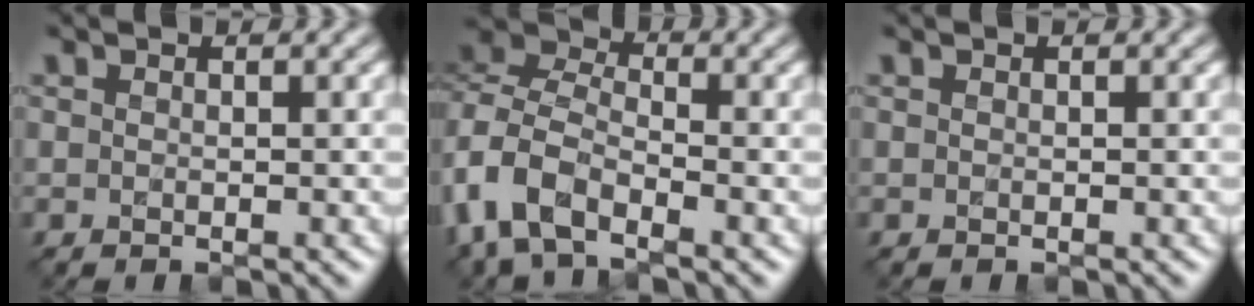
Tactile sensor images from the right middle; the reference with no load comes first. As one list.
[{"total": 7.8, "force": [-4.1, 4.2, 5.1], "torque": [-0.113, 0.000, -0.093]}, {"total": 0.0}]